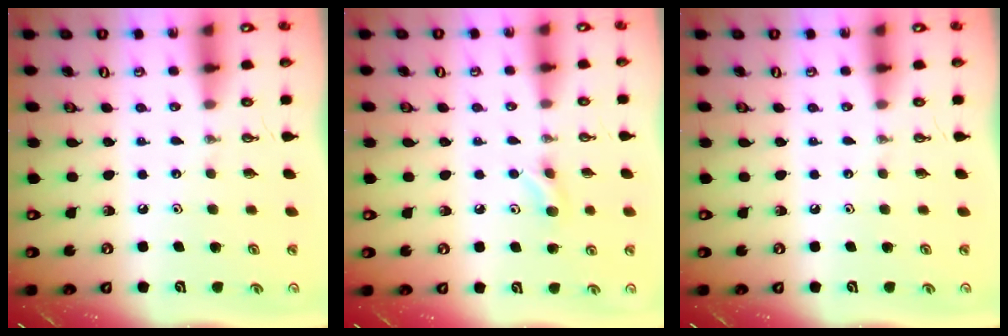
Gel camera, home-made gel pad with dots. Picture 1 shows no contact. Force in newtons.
{"total": 4.7, "press": 4.5, "slide": 1.5}
{"total": 0.0}